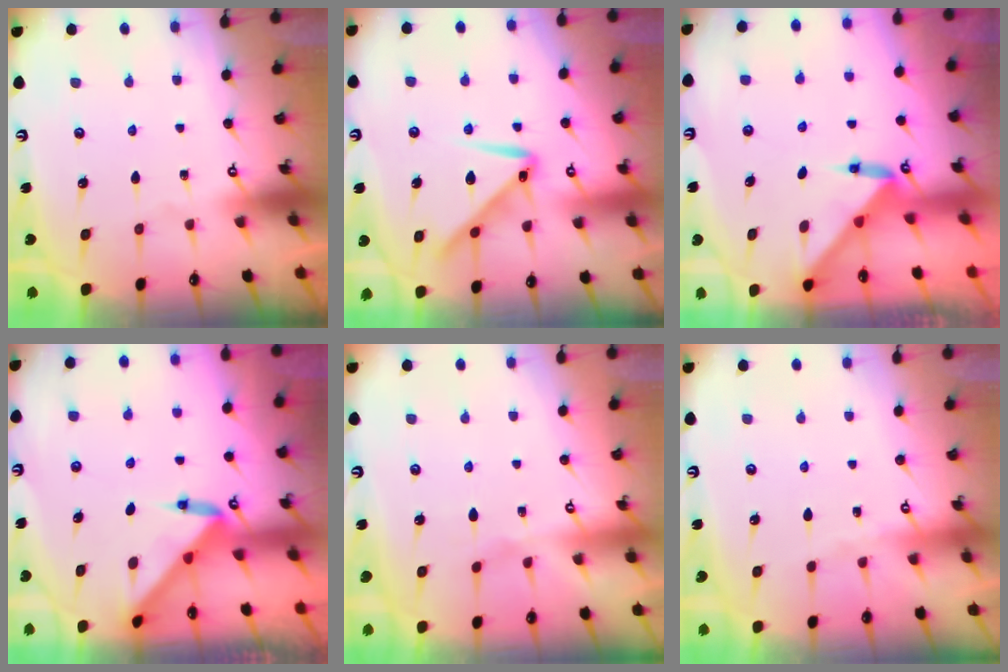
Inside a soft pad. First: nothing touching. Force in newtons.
{"total": 11.4, "press": 11.4, "slide": 0.2}
{"total": 3.2, "press": 3.2, "slide": 0.3}
{"total": 5.0, "press": 4.9, "slide": 0.4}
{"total": 3.1, "press": 3.0, "slide": 0.5}
{"total": 1.6, "press": 1.6, "slide": 0.4}